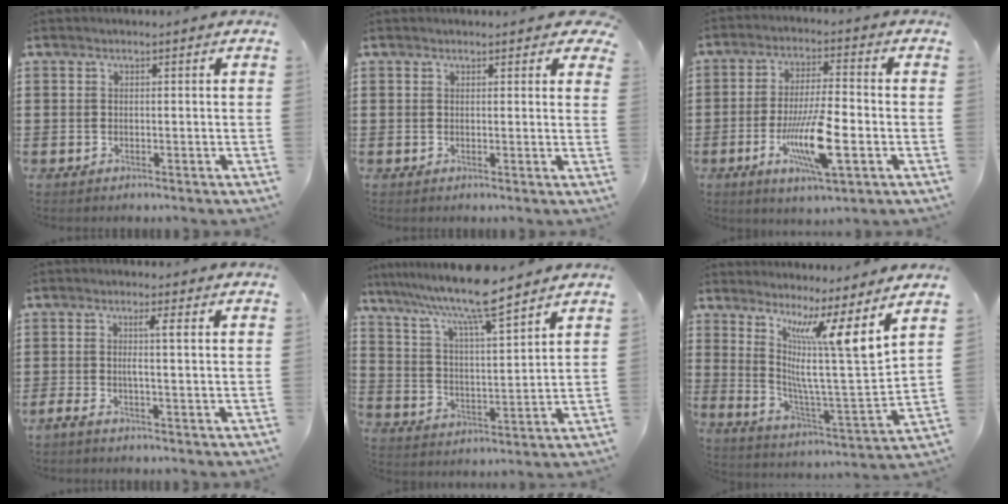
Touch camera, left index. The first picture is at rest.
{"total": 1.5, "force": [1.1, 0.9, 0.2], "torque": [-0.003, 0.005, 0.019]}
{"total": 11.3, "force": [-3.5, 3.0, 10.3], "torque": [-0.202, -0.007, -0.063]}
{"total": 2.9, "force": [0.1, -0.3, 2.9], "torque": [-0.056, -0.002, -0.001]}
{"total": 9.3, "force": [7.8, 0.0, 5.0], "torque": [-0.123, -0.040, 0.131]}
{"total": 11.7, "force": [7.3, -0.8, 9.0], "torque": [-0.172, -0.063, 0.106]}